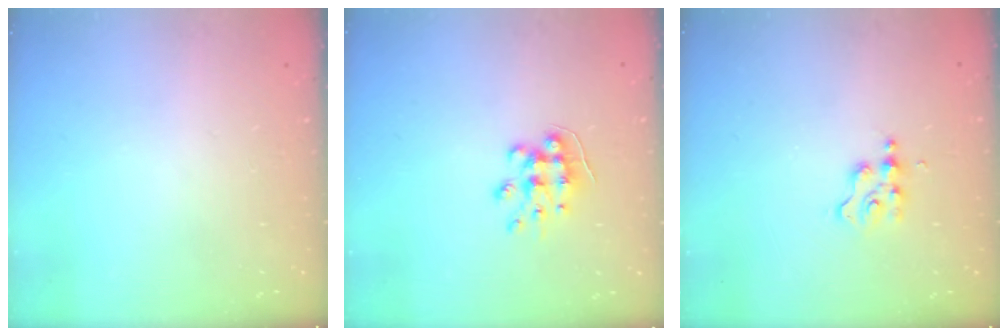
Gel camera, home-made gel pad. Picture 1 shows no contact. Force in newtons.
{"total": 8.2, "press": 8.2, "slide": 0.7}
{"total": 2.9, "press": 2.9, "slide": 0.4}